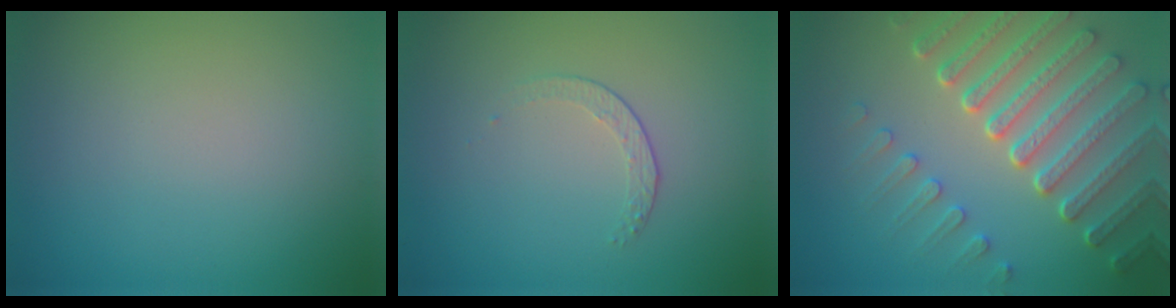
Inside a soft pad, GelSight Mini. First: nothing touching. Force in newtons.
{"total": 1.4, "press": 0.7, "slide": 1.2}
{"total": 7.4, "press": 5.6, "slide": 4.9}